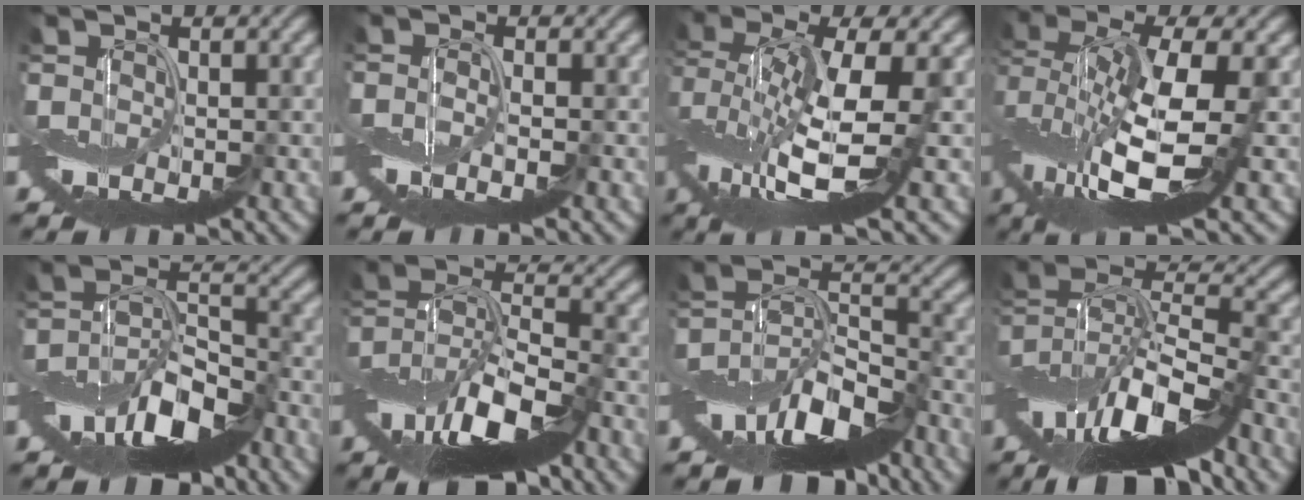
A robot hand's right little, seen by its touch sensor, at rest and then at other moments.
{"total": 1.5, "force": [-0.8, -0.1, 1.3], "torque": [-0.029, -0.005, -0.017]}
{"total": 8.9, "force": [0.3, 3.2, 8.3], "torque": [-0.180, -0.010, -0.002]}
{"total": 10.3, "force": [0.3, 4.1, 9.4], "torque": [-0.200, -0.013, 0.003]}
{"total": 9.0, "force": [-5.7, 3.6, 5.9], "torque": [-0.099, 0.001, -0.109]}
{"total": 11.5, "force": [-6.4, 4.4, 8.5], "torque": [-0.152, 0.008, -0.124]}
{"total": 10.7, "force": [-7.3, 4.3, 6.5], "torque": [-0.107, 0.005, -0.136]}
{"total": 13.5, "force": [-7.2, 4.3, 10.6], "torque": [-0.188, 0.014, -0.123]}